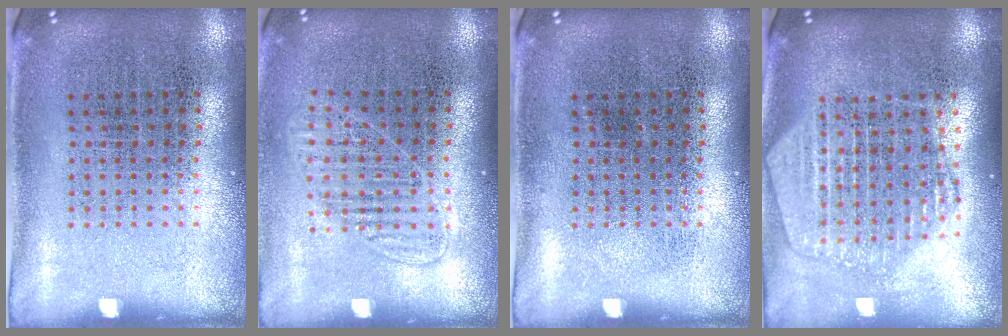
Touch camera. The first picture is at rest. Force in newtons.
{"total": 1.3, "press": 1.2, "slide": 0.7}
{"total": 0.0}
{"total": 2.2, "press": 2.0, "slide": 1.0}